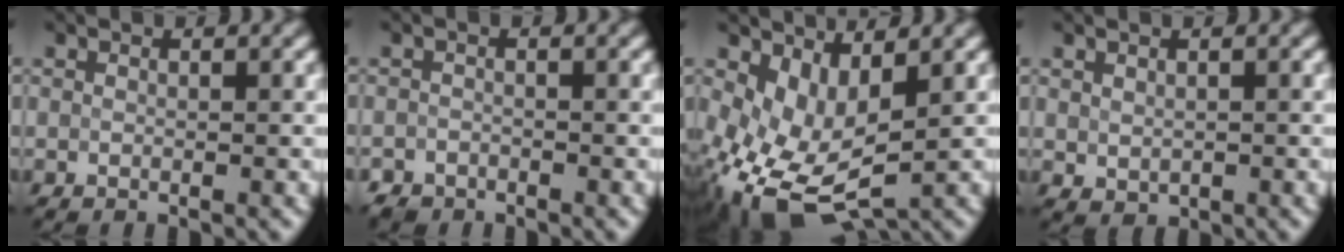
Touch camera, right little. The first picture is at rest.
{"total": 1.6, "force": [-1.3, 0.9, 0.1], "torque": [-0.003, -0.001, -0.022]}
{"total": 7.5, "force": [-0.6, 4.6, 5.8], "torque": [-0.135, -0.024, 0.003]}
{"total": 1.0, "force": [0.4, 0.8, 0.5], "torque": [-0.011, -0.004, 0.016]}